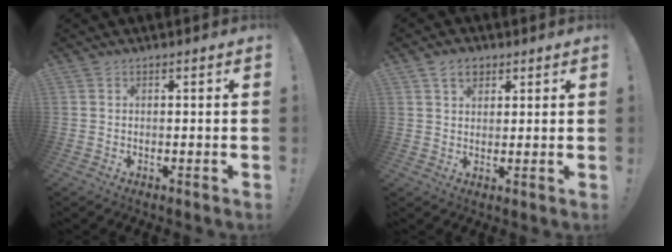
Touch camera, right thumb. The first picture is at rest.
{"total": 5.2, "force": [2.9, 3.6, 2.4], "torque": [-0.030, -0.006, 0.051]}